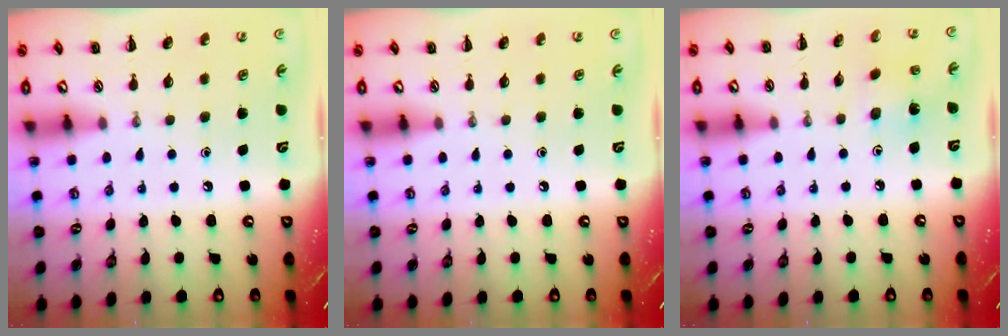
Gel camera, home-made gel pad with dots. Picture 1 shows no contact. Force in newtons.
{"total": 0.0}
{"total": 2.1, "press": 1.9, "slide": 0.9}